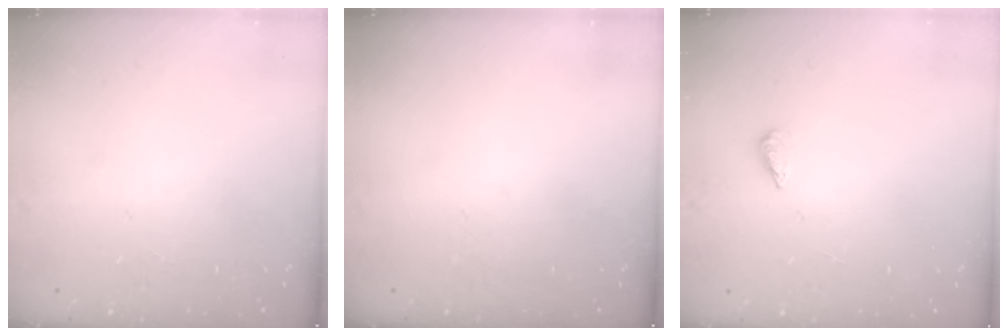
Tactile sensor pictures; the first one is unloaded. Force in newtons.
{"total": 0.0}
{"total": 2.1, "press": 1.9, "slide": 0.8}